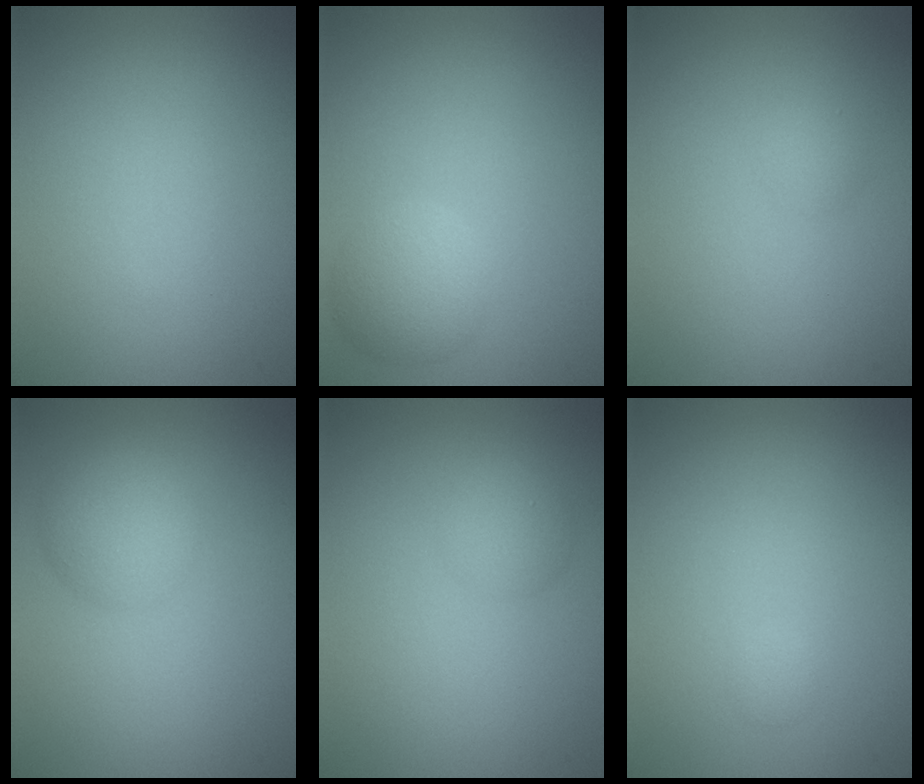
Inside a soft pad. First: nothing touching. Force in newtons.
{"total": 3.3, "press": 3.2, "slide": 0.3}
{"total": 1.0, "press": 1.0, "slide": 0.1}
{"total": 3.4, "press": 3.4, "slide": 0.1}
{"total": 1.8, "press": 1.8, "slide": 0.1}
{"total": 0.6, "press": 0.6, "slide": 0.1}